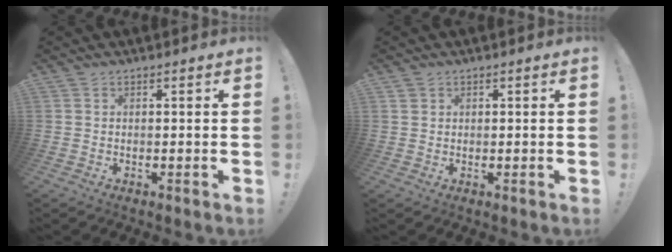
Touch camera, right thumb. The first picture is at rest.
{"total": 1.2, "force": [0.8, 0.9, 0.0], "torque": [0.007, -0.003, 0.014]}